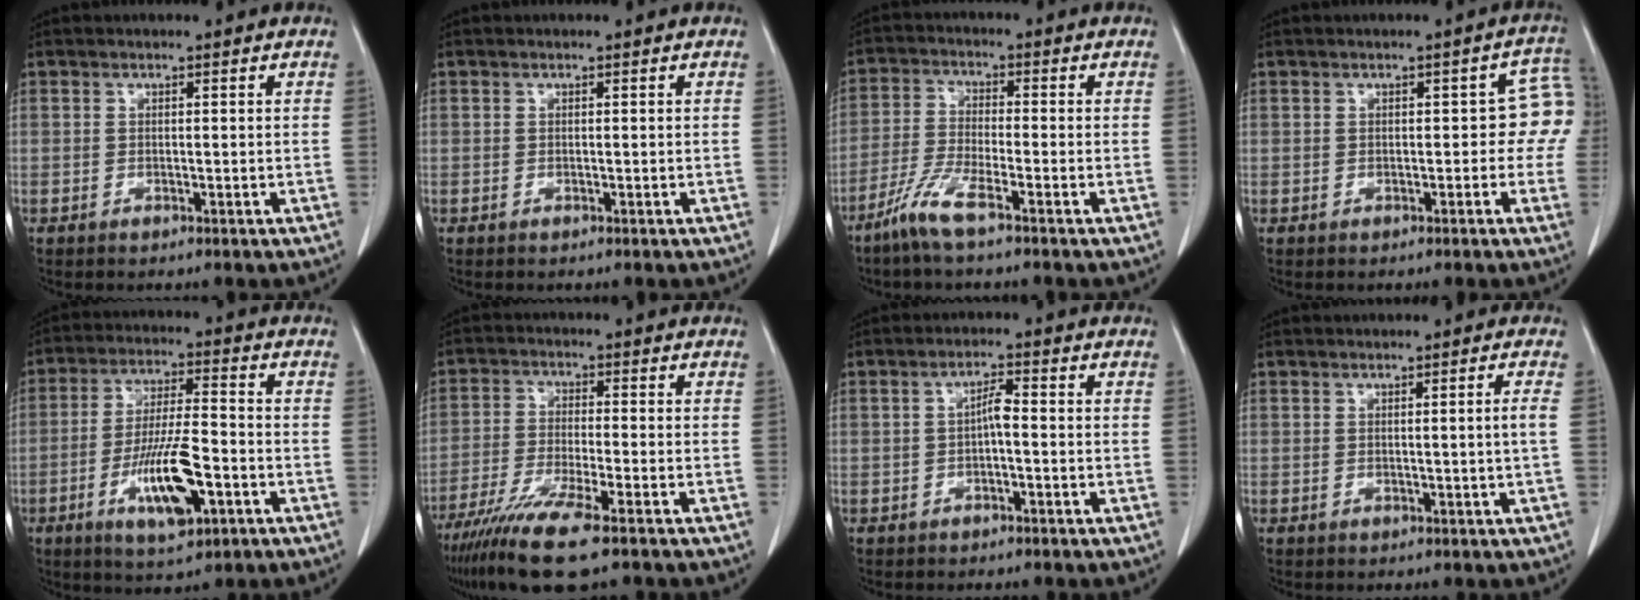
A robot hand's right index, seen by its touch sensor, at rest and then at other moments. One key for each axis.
{"total": 0.0}
{"total": 6.1, "fx": -4.3, "fy": 0.1, "fz": 4.3, "tx": -0.096, "ty": -0.013, "tz": -0.094}
{"total": 5.3, "fx": 0.4, "fy": 2.7, "fz": 4.5, "tx": -0.026, "ty": 0.027, "tz": 0.003}
{"total": 11.6, "fx": -4.3, "fy": 2.6, "fz": 10.5, "tx": -0.199, "ty": -0.006, "tz": -0.070}
{"total": 10.8, "fx": -7.4, "fy": 0.2, "fz": 7.8, "tx": -0.142, "ty": -0.029, "tz": -0.126}
{"total": 2.5, "fx": -0.2, "fy": 0.5, "fz": 2.4, "tx": -0.041, "ty": 0.009, "tz": -0.004}
{"total": 1.9, "fx": 0.2, "fy": -0.7, "fz": 1.7, "tx": -0.025, "ty": -0.003, "tz": 0.007}